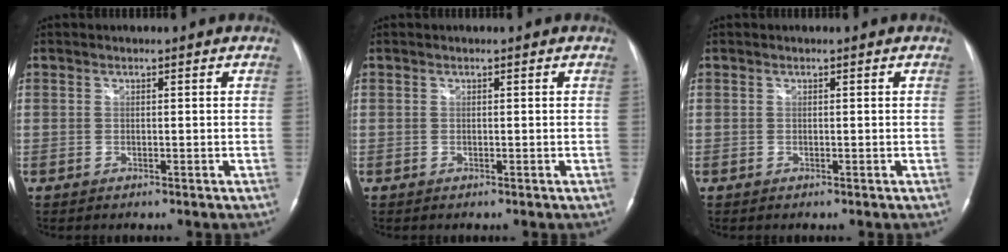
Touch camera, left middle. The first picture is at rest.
{"total": 0.0}
{"total": 0.0}